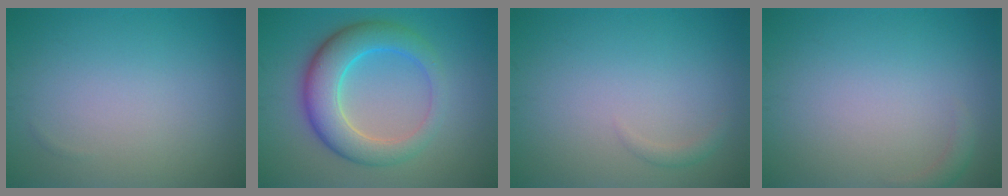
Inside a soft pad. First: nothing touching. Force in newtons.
{"total": 6.6, "press": 6.6, "slide": 0.3}
{"total": 0.8, "press": 0.8, "slide": 0.1}
{"total": 1.0, "press": 1.0, "slide": 0.2}